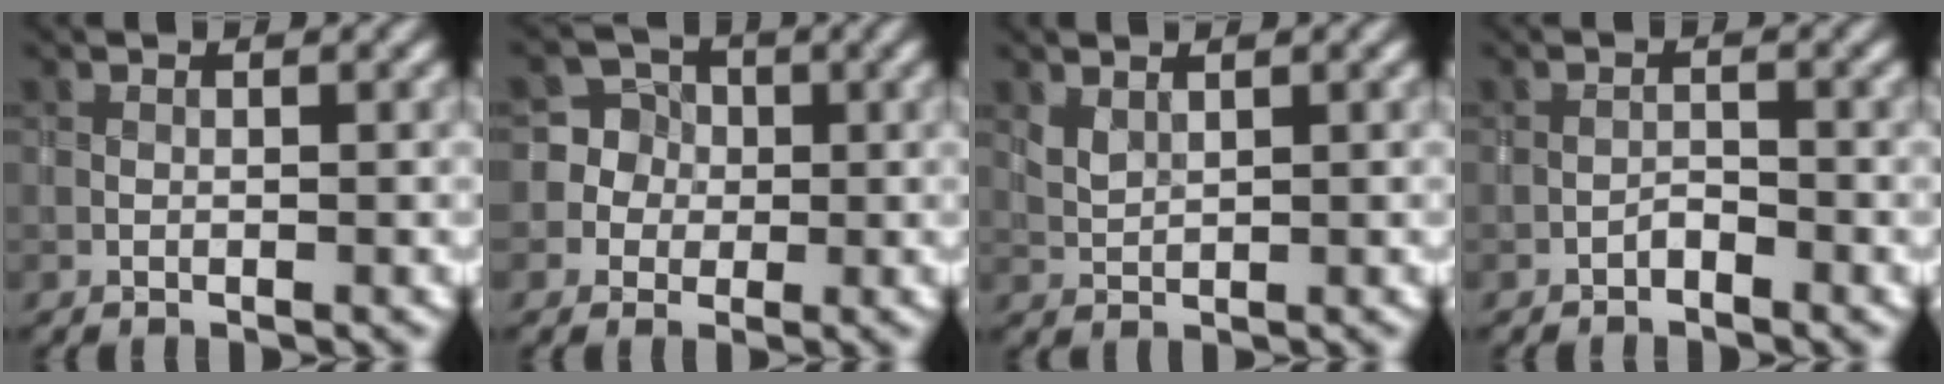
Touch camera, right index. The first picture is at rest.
{"total": 6.0, "force": [0.2, 5.9, 0.7], "torque": [0.001, 0.030, -0.019]}
{"total": 1.2, "force": [0.9, 0.6, 0.5], "torque": [-0.018, -0.001, 0.022]}
{"total": 0.8, "force": [-0.8, 0.3, 0.2], "torque": [-0.004, 0.006, -0.016]}